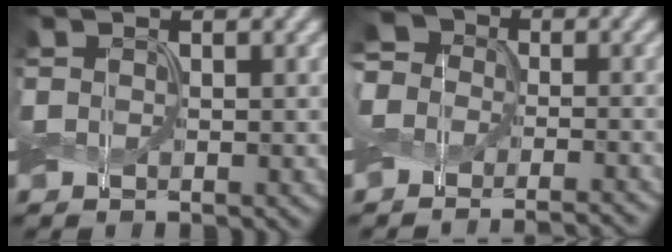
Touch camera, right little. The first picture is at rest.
{"total": 7.6, "force": [-3.9, 5.7, 3.4], "torque": [-0.035, 0.012, -0.088]}